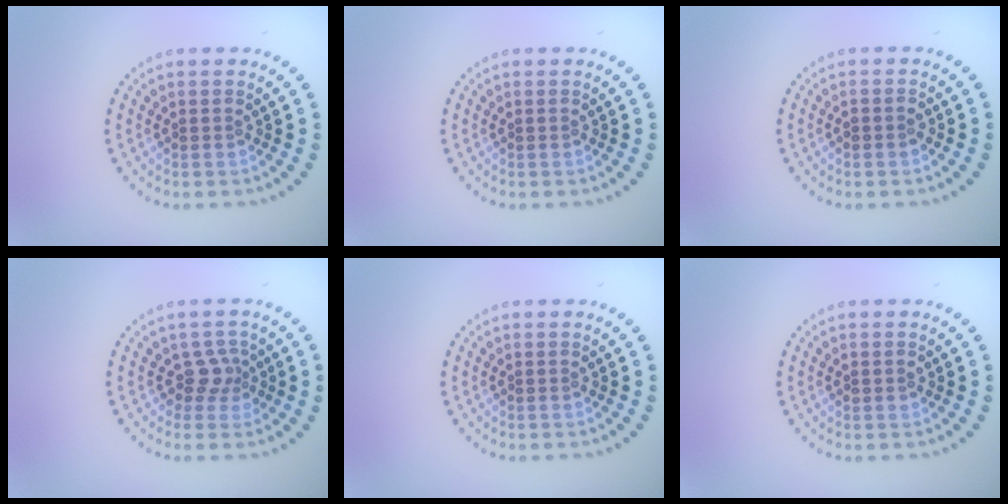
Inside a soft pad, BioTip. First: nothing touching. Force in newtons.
{"total": 0.0}
{"total": 1.0, "press": 0.9, "slide": 0.4}
{"total": 2.0, "press": 1.3, "slide": 1.5}
{"total": 0.0}
{"total": 1.0, "press": 0.9, "slide": 0.2}